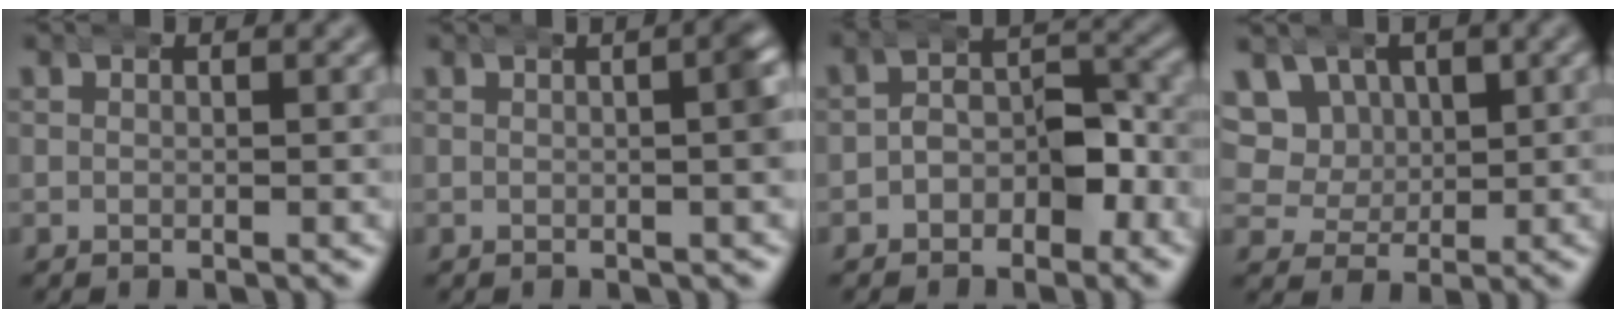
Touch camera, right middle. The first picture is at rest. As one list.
[{"total": 4.0, "force": [0.8, 1.4, 3.6], "torque": [-0.032, 0.017, 0.003]}, {"total": 4.1, "force": [-0.6, 2.9, 2.8], "torque": [-0.031, 0.003, -0.020]}, {"total": 9.6, "force": [2.2, 8.7, 3.4], "torque": [-0.097, -0.015, 0.029]}]